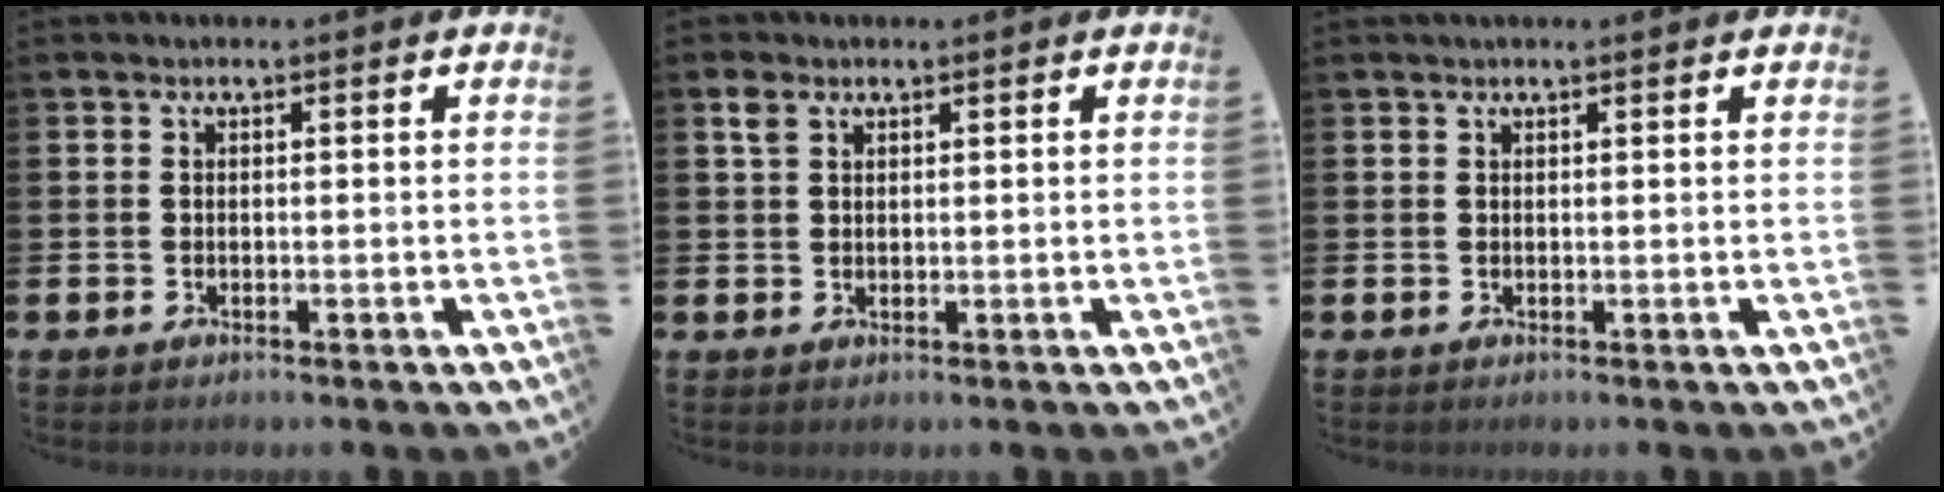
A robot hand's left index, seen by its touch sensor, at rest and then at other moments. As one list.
[{"total": 2.0, "force": [1.5, 1.1, 0.7], "torque": [0.000, -0.002, 0.025]}, {"total": 0.8, "force": [0.8, 0.0, 0.3], "torque": [0.005, -0.003, 0.011]}]